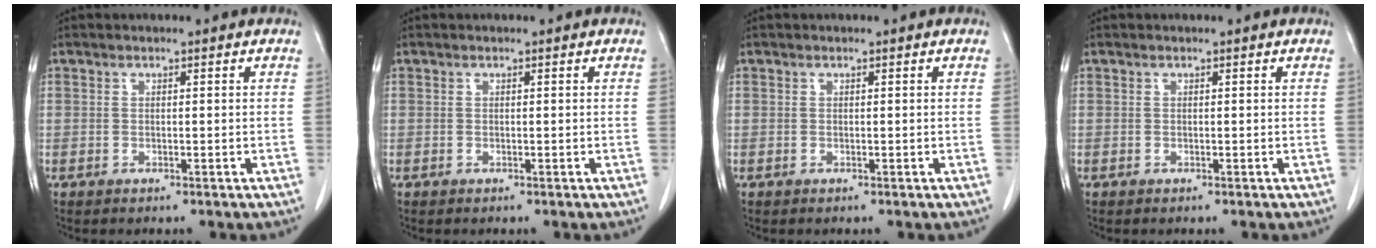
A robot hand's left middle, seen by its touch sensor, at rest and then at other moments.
{"total": 0.0}
{"total": 0.0}
{"total": 0.0}